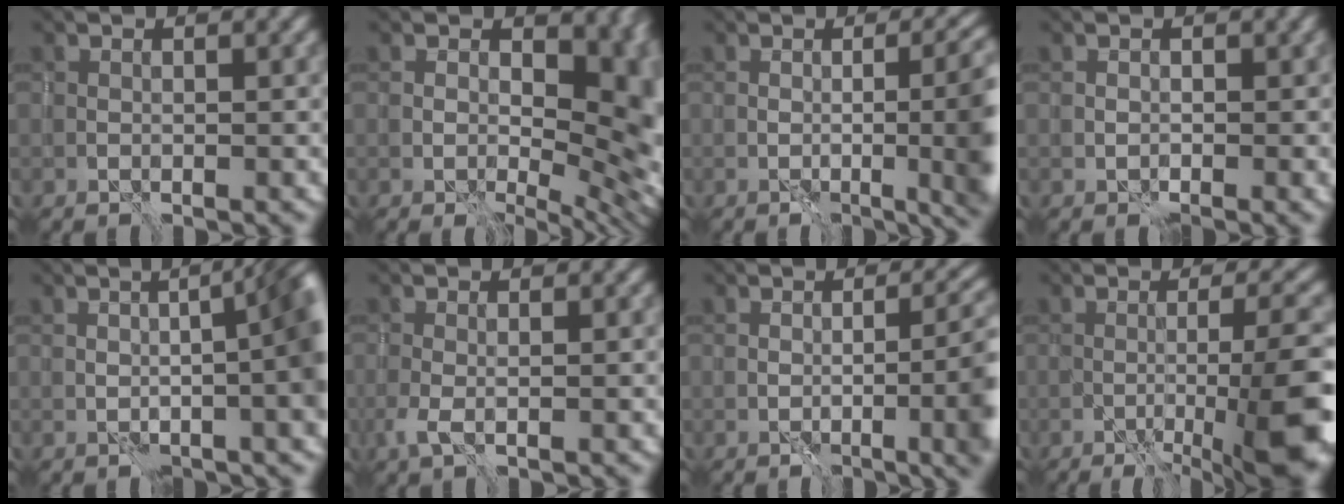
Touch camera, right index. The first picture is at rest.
{"total": 13.6, "force": [2.4, 8.5, 10.4], "torque": [-0.103, -0.012, 0.051]}
{"total": 11.5, "force": [-1.1, 4.7, 10.4], "torque": [-0.079, 0.008, -0.006]}
{"total": 1.8, "force": [-0.5, 1.3, 1.2], "torque": [-0.018, -0.008, -0.005]}
{"total": 8.8, "force": [0.2, 2.9, 8.3], "torque": [-0.061, 0.021, -0.009]}
{"total": 1.4, "force": [-0.4, 0.4, 1.3], "torque": [-0.032, -0.003, -0.010]}
{"total": 7.5, "force": [-1.1, 2.6, 6.9], "torque": [-0.074, -0.002, -0.009]}
{"total": 10.4, "force": [-3.6, 2.3, 9.5], "torque": [-0.116, 0.002, -0.054]}